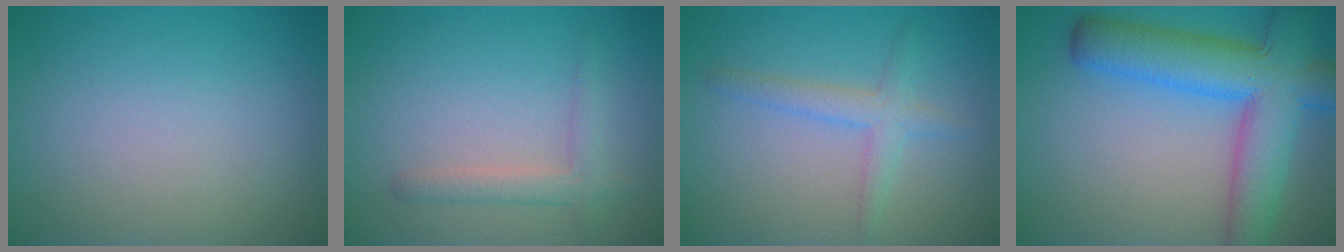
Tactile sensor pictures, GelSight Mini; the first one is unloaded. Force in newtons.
{"total": 2.2, "press": 2.2, "slide": 0.1}
{"total": 2.4, "press": 2.4, "slide": 0.2}
{"total": 11.2, "press": 11.2, "slide": 0.4}